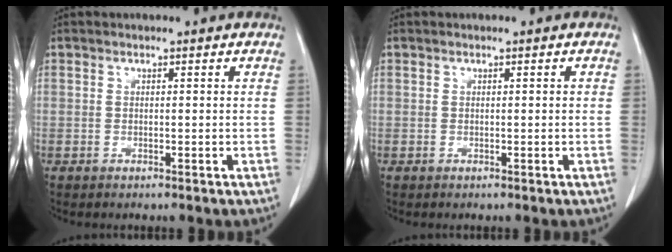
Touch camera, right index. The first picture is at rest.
{"total": 0.0}